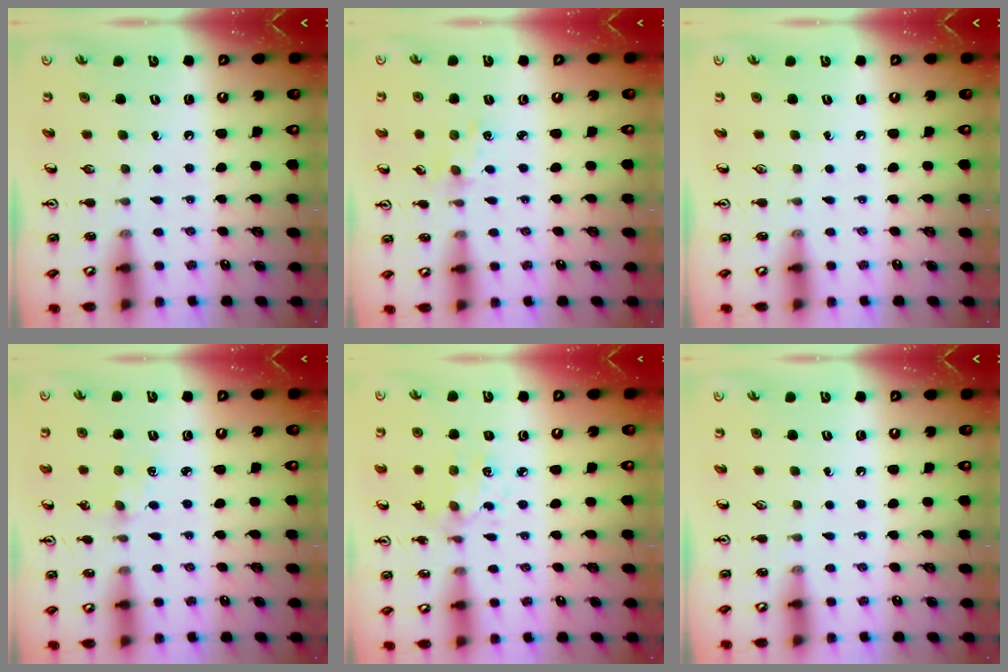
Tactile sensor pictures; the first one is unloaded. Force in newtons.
{"total": 1.5, "press": 1.5, "slide": 0.3}
{"total": 0.0}
{"total": 2.0, "press": 2.0, "slide": 0.3}
{"total": 2.1, "press": 2.1, "slide": 0.4}
{"total": 0.0}